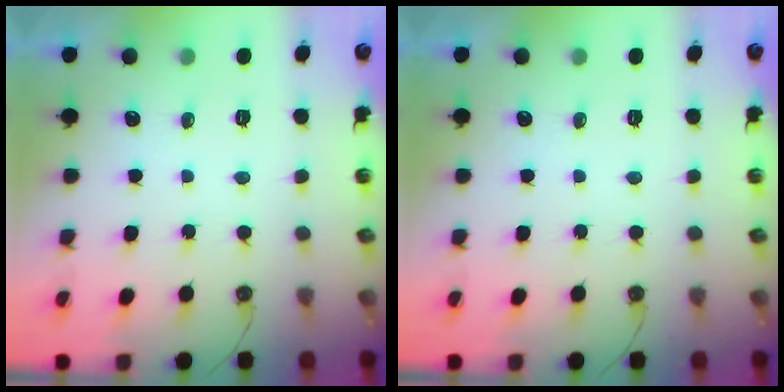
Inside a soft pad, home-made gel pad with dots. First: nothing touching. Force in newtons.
{"total": 0.0}